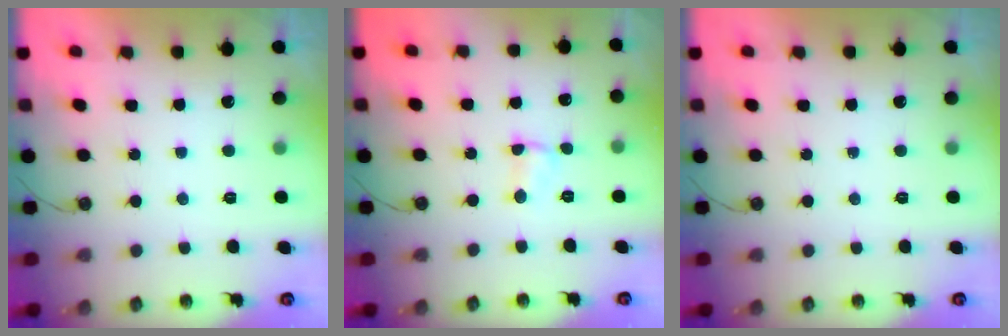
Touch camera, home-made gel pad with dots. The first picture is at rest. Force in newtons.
{"total": 2.6, "press": 2.6, "slide": 0.4}
{"total": 0.0}